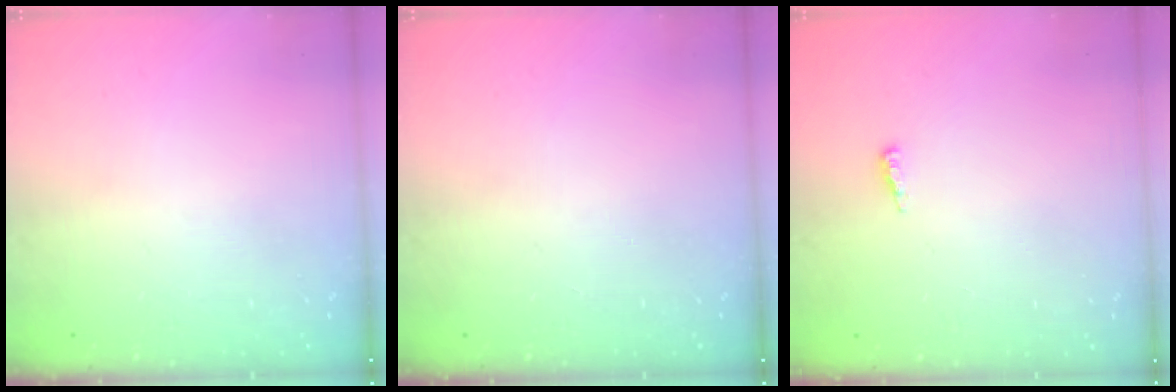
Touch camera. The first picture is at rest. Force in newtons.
{"total": 0.0}
{"total": 3.9, "press": 3.6, "slide": 1.5}